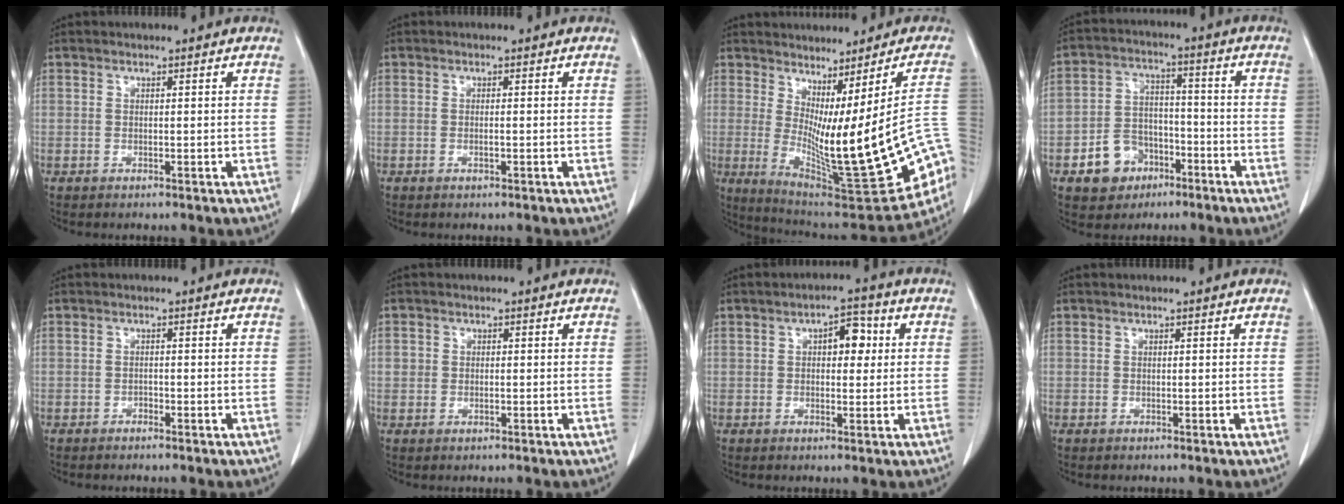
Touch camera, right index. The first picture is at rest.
{"total": 0.7, "force": [-0.2, 0.2, 0.7], "torque": [-0.016, -0.001, -0.002]}
{"total": 21.7, "force": [-4.5, 3.2, 21.0], "torque": [-0.247, -0.023, -0.044]}
{"total": 8.4, "force": [-4.2, 6.6, 3.1], "torque": [-0.065, 0.022, -0.061]}
{"total": 0.5, "force": [-0.4, 0.3, 0.1], "torque": [-0.001, 0.001, -0.008]}
{"total": 1.5, "force": [0.0, 1.4, 0.7], "torque": [-0.014, 0.004, 0.001]}
{"total": 4.9, "force": [1.3, 2.5, 4.0], "torque": [-0.055, 0.017, 0.018]}
{"total": 0.0}